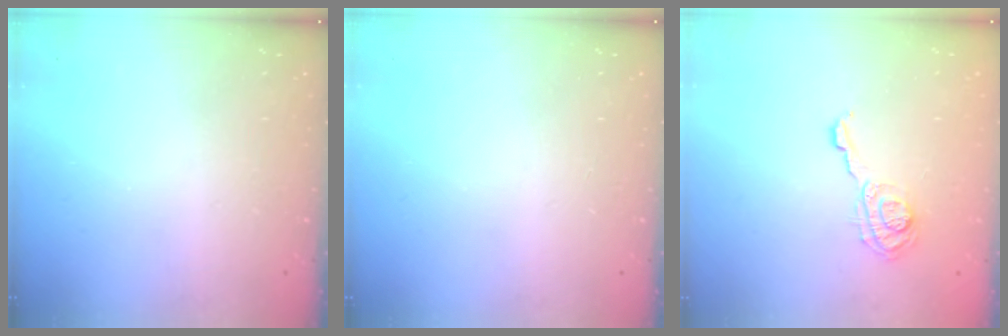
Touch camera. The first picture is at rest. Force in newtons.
{"total": 0.0}
{"total": 9.2, "press": 9.2, "slide": 0.4}